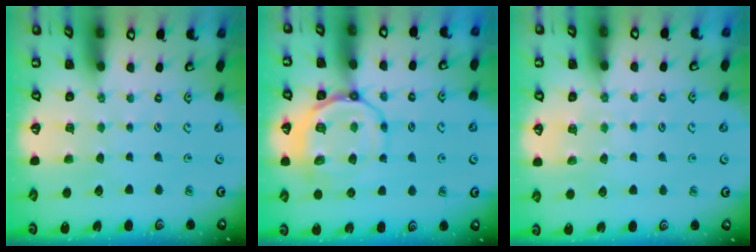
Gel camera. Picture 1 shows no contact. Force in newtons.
{"total": 13.0, "press": 12.8, "slide": 2.0}
{"total": 5.0, "press": 4.9, "slide": 0.6}